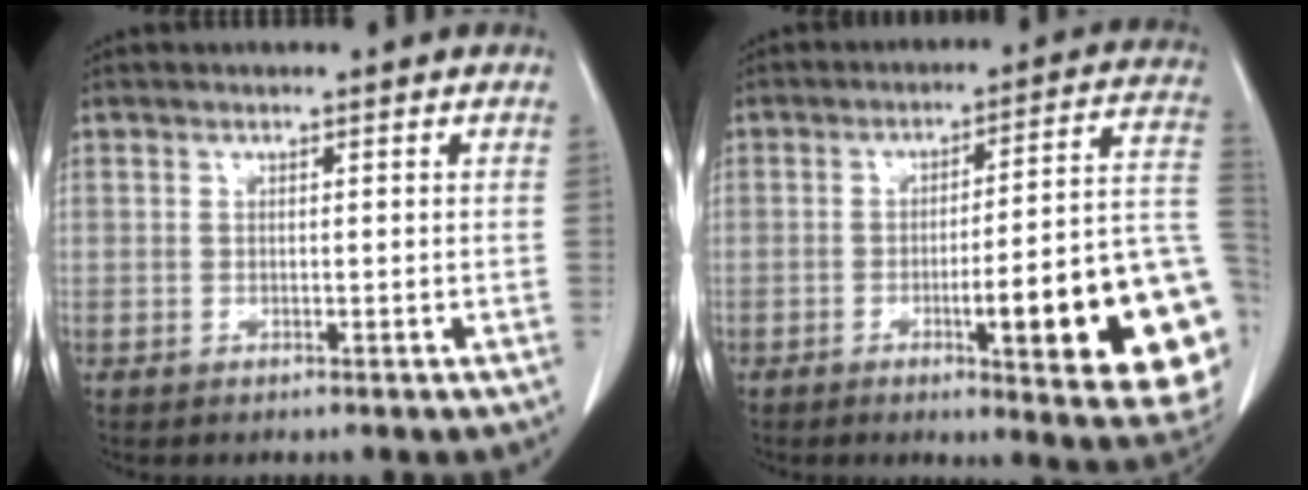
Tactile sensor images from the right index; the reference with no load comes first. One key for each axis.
{"total": 21.7, "fx": -5.4, "fy": 2.4, "fz": 20.9, "tx": -0.166, "ty": 0.014, "tz": -0.059}